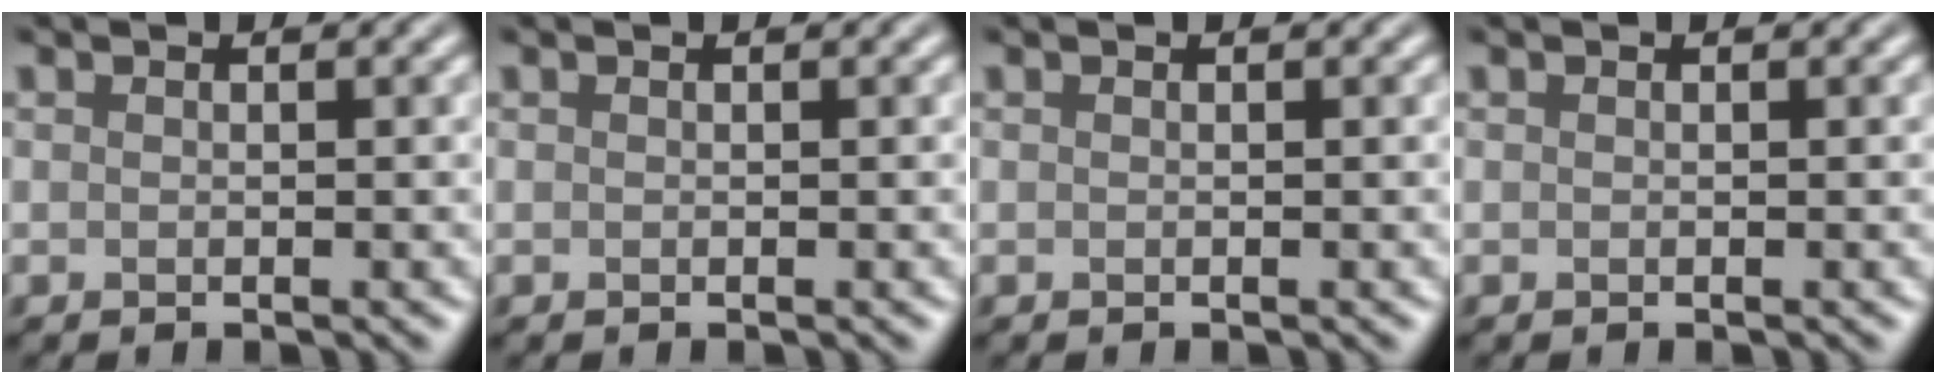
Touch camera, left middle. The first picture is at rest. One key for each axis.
{"total": 0.0}
{"total": 0.0}
{"total": 0.0}